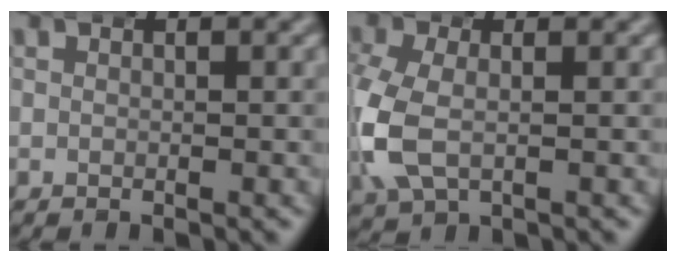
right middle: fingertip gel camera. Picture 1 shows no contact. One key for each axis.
{"total": 5.5, "fx": -1.0, "fy": 4.0, "fz": 3.6, "tx": -0.121, "ty": -0.016, "tz": -0.004}